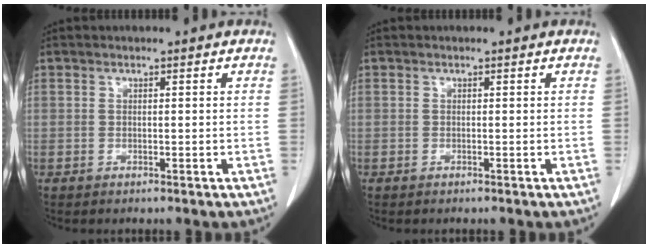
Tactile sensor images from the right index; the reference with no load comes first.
{"total": 0.0}